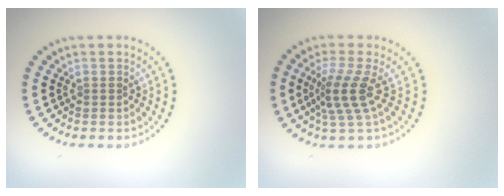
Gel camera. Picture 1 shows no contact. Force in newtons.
{"total": 3.3, "press": 2.3, "slide": 2.4}